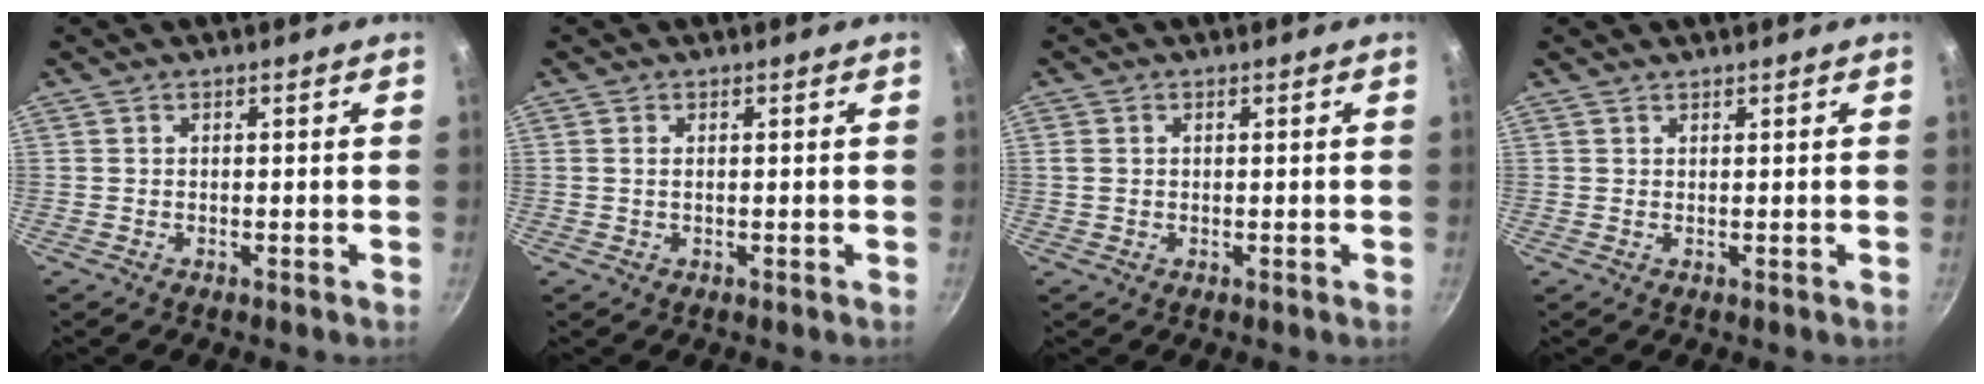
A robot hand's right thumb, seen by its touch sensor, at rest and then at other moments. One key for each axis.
{"total": 0.8, "fx": 0.1, "fy": 0.3, "fz": 0.7, "tx": -0.015, "ty": 0.000, "tz": 0.001}
{"total": 1.5, "fx": 0.2, "fy": 1.2, "fz": 0.8, "tx": -0.015, "ty": 0.003, "tz": 0.004}
{"total": 0.6, "fx": 0.6, "fy": 0.1, "fz": 0.0, "tx": 0.002, "ty": -0.006, "tz": 0.011}